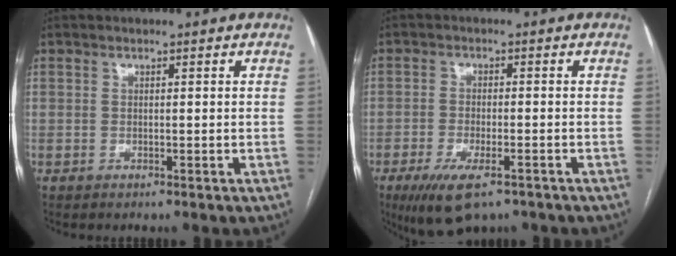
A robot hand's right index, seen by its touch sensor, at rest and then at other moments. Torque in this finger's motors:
{"motor_torque": [1.01, -0.70, 0.47, 0.10]}